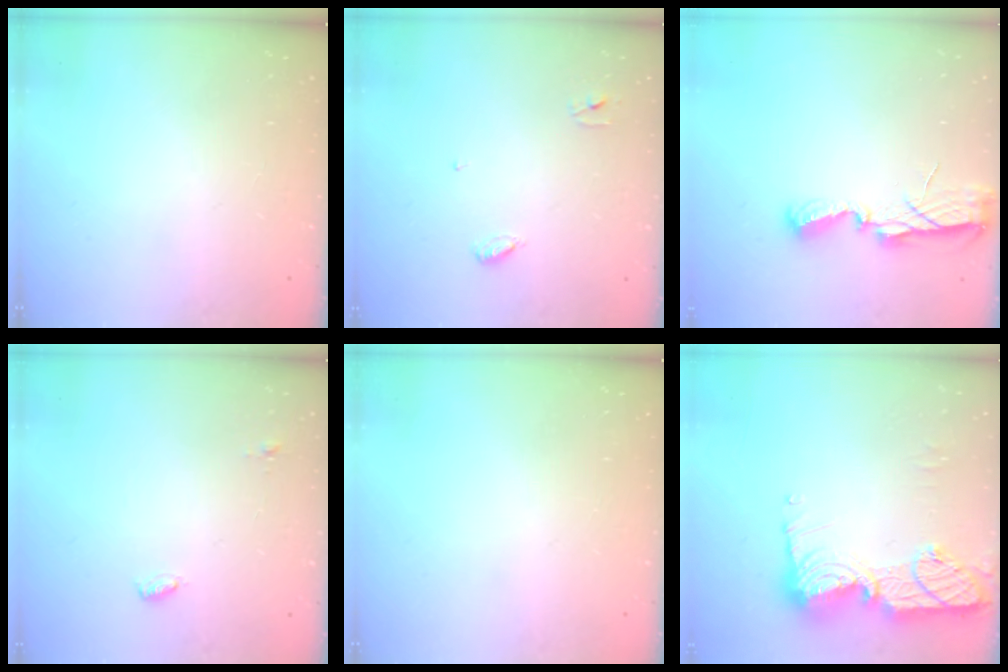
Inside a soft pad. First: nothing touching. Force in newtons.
{"total": 3.4, "press": 3.4, "slide": 0.3}
{"total": 7.1, "press": 7.1, "slide": 0.5}
{"total": 5.0, "press": 4.1, "slide": 2.8}
{"total": 0.0}
{"total": 16.5, "press": 16.4, "slide": 1.2}